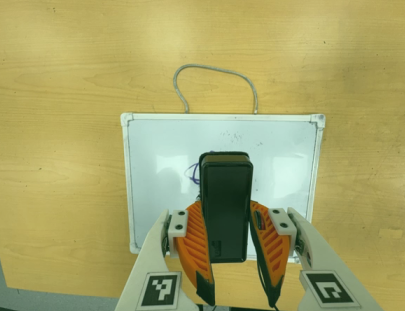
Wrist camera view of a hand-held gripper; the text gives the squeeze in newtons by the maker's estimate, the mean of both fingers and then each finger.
{"total": 6.5, "left": 5.2, "right": 7.9}